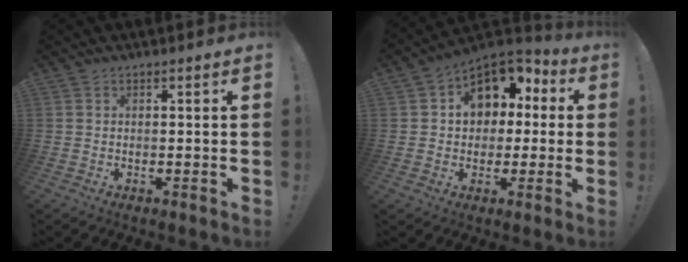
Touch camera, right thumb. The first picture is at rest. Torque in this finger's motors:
{"motor_torque": [1.60, 2.74, 0.65, -0.51, 0.21]}